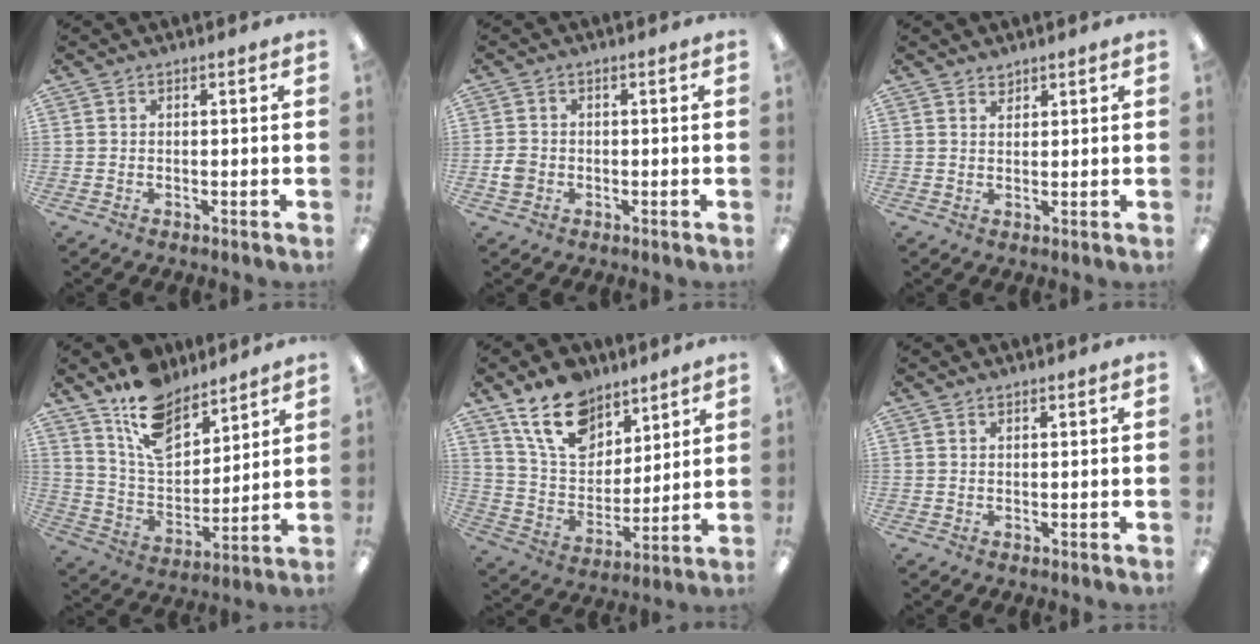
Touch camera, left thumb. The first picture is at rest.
{"total": 2.9, "force": [-0.6, 2.5, 1.3], "torque": [-0.021, 0.006, -0.011]}
{"total": 1.9, "force": [1.7, 0.8, 0.2], "torque": [0.003, -0.006, 0.031]}
{"total": 14.5, "force": [11.0, 7.3, 5.9], "torque": [-0.116, -0.065, 0.208]}
{"total": 17.3, "force": [11.7, 10.1, 7.8], "torque": [-0.145, -0.053, 0.220]}
{"total": 0.6, "force": [0.6, 0.1, 0.1], "torque": [-0.002, 0.001, 0.011]}